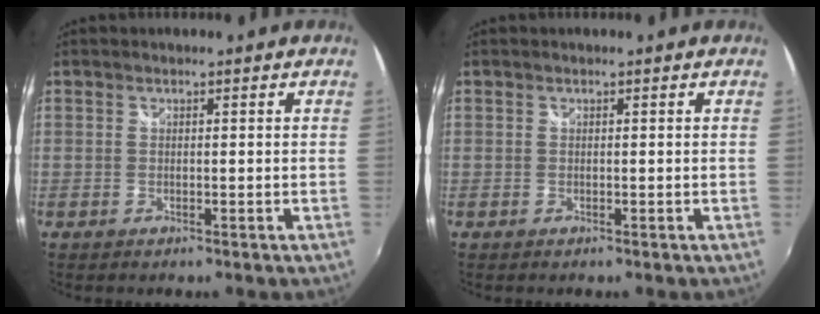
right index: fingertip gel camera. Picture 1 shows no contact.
{"total": 0.0}